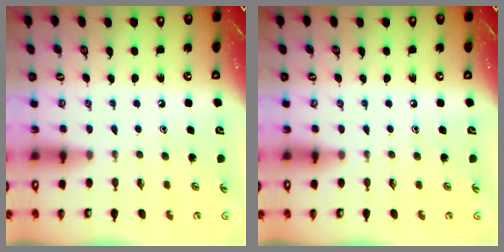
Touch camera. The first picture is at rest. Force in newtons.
{"total": 0.0}